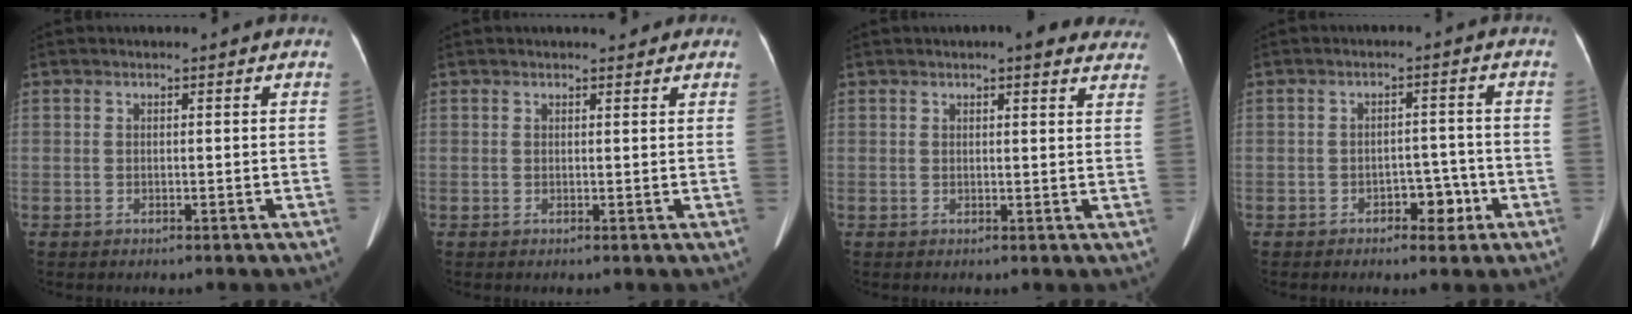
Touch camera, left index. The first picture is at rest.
{"total": 2.2, "force": [1.8, 0.8, 0.8], "torque": [-0.005, 0.006, 0.022]}
{"total": 7.4, "force": [6.2, 1.8, 3.7], "torque": [-0.028, 0.007, 0.060]}
{"total": 3.8, "force": [-2.0, 2.2, 2.4], "torque": [-0.025, 0.012, -0.025]}